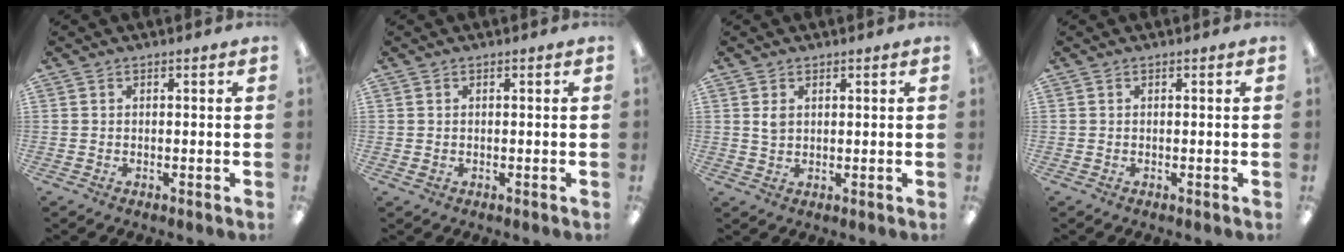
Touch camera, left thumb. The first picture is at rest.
{"total": 0.7, "force": [0.3, 0.5, 0.3], "torque": [-0.007, 0.004, 0.005]}
{"total": 2.4, "force": [1.3, 1.6, 1.2], "torque": [-0.020, -0.002, 0.023]}
{"total": 0.0}